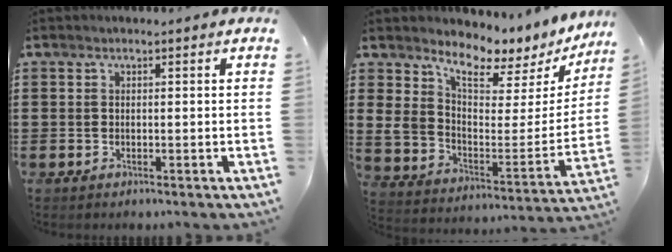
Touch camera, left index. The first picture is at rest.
{"total": 6.2, "force": [5.3, 2.7, 1.8], "torque": [-0.061, -0.046, 0.089]}